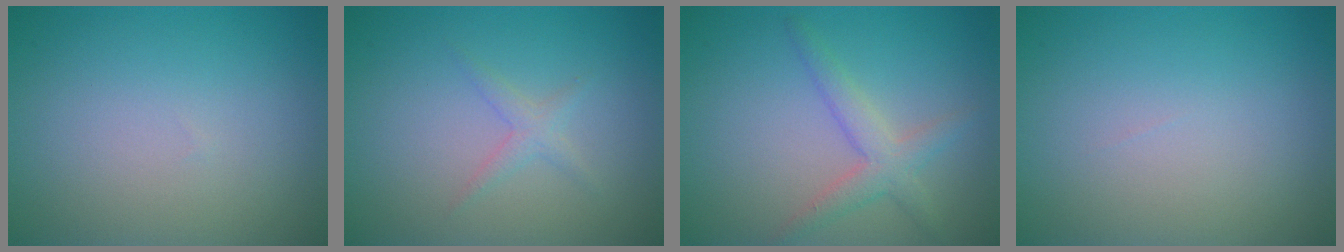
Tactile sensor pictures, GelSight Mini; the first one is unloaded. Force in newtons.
{"total": 1.3, "press": 1.3, "slide": 0.1}
{"total": 2.7, "press": 2.7, "slide": 0.1}
{"total": 0.0}